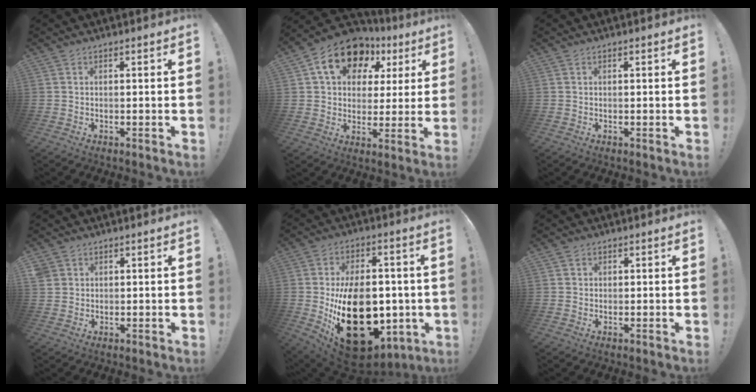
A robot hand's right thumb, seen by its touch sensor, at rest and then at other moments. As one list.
[{"total": 16.2, "force": [8.1, 11.0, 8.5], "torque": [-0.138, -0.035, 0.148]}, {"total": 0.0}, {"total": 2.5, "force": [1.4, 2.0, 0.5], "torque": [-0.009, -0.003, 0.029]}, {"total": 28.3, "force": [-4.3, 17.9, 21.5], "torque": [-0.343, 0.010, -0.041]}, {"total": 1.2, "force": [0.7, 1.0, 0.1], "torque": [0.005, -0.002, 0.011]}]